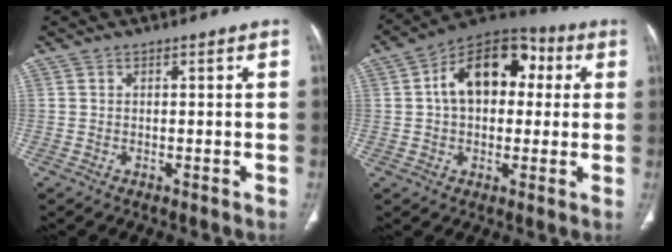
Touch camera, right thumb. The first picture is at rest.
{"total": 16.0, "force": [2.8, 10.6, 11.6], "torque": [-0.146, 0.032, 0.034]}